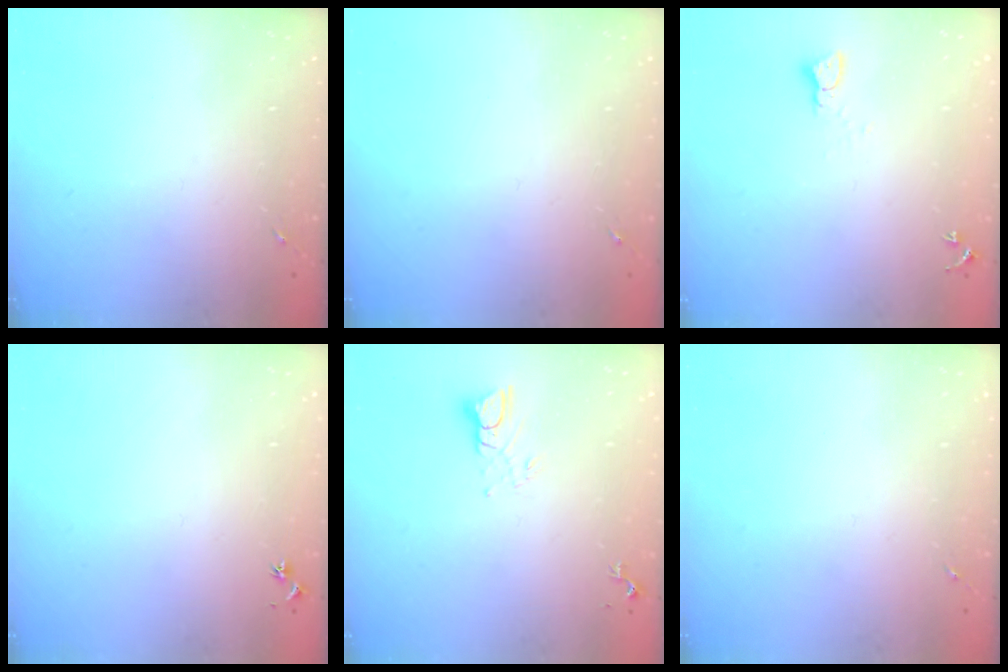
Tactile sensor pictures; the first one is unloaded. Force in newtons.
{"total": 0.0}
{"total": 3.1, "press": 3.1, "slide": 0.1}
{"total": 3.0, "press": 2.9, "slide": 0.3}
{"total": 4.4, "press": 4.4, "slide": 0.4}
{"total": 0.0}